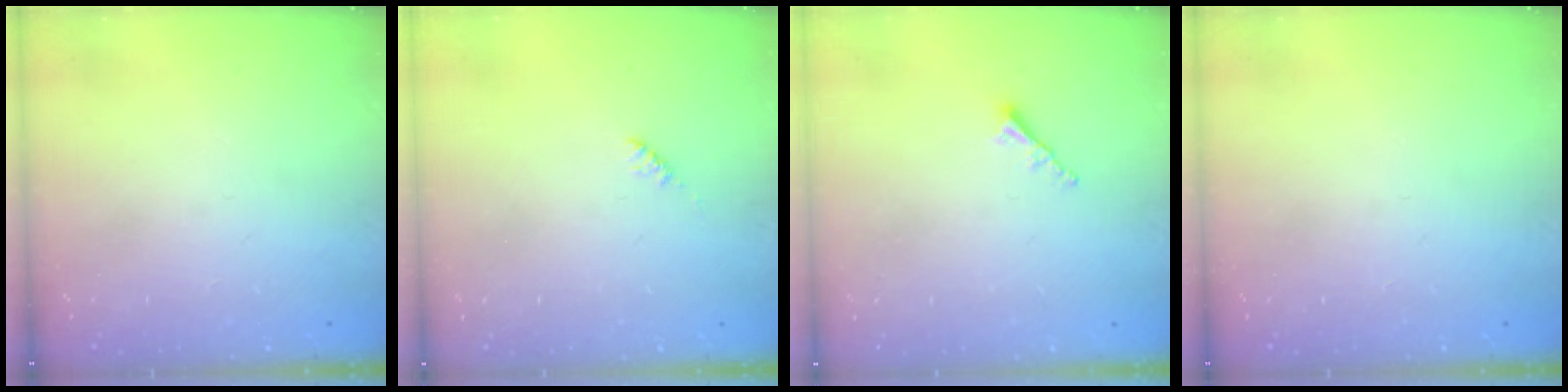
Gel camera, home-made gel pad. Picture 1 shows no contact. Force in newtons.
{"total": 3.1, "press": 3.1, "slide": 0.6}
{"total": 2.0, "press": 2.0, "slide": 0.5}
{"total": 0.0}